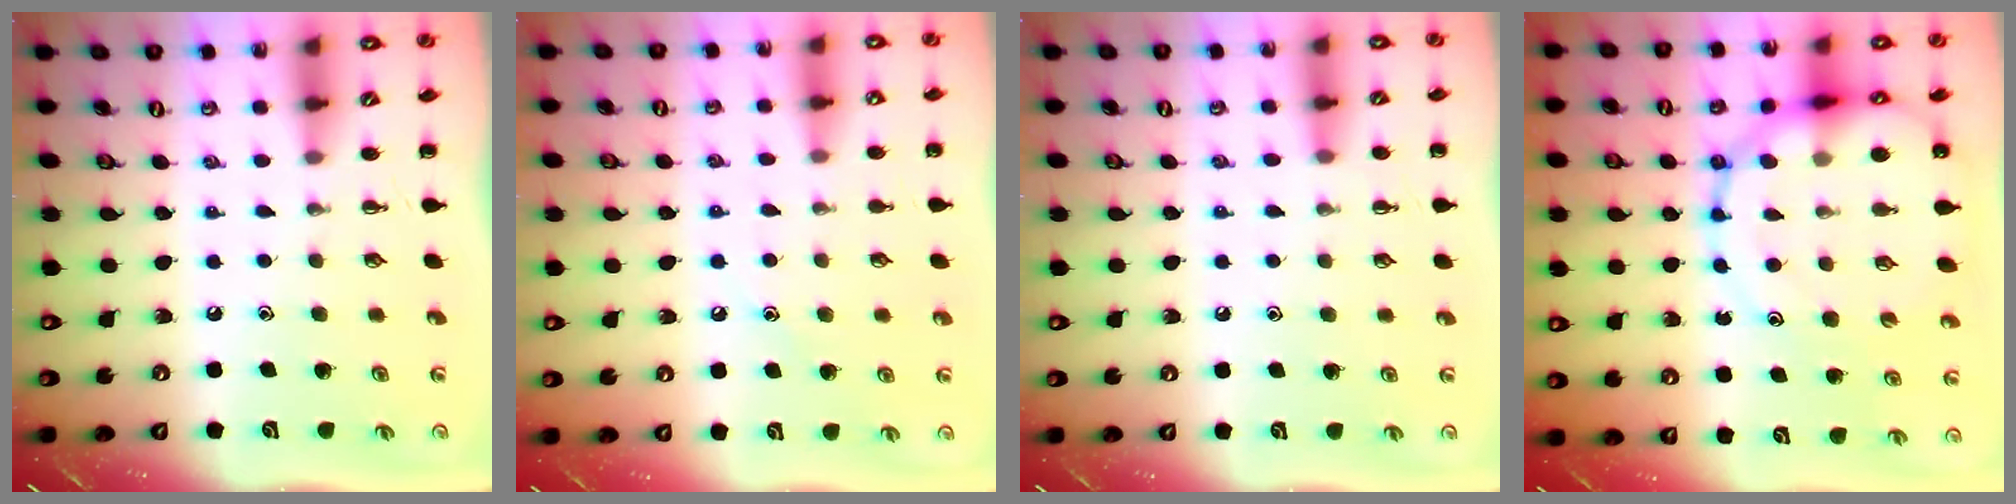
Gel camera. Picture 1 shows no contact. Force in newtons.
{"total": 8.6, "press": 8.3, "slide": 1.9}
{"total": 7.2, "press": 6.8, "slide": 2.3}
{"total": 17.9, "press": 17.6, "slide": 3.0}